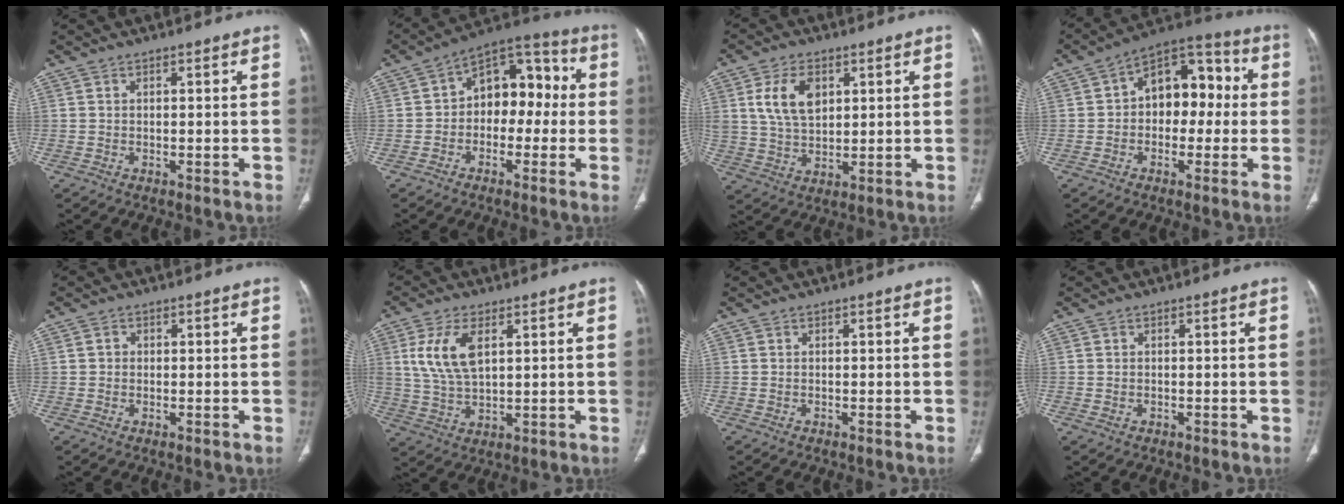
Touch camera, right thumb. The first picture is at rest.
{"total": 12.5, "force": [-0.1, 8.5, 9.2], "torque": [-0.082, 0.046, -0.019]}
{"total": 9.5, "force": [3.3, 5.9, 6.7], "torque": [-0.115, -0.009, 0.068]}
{"total": 13.3, "force": [0.7, 8.9, 9.8], "torque": [-0.091, 0.043, -0.005]}
{"total": 1.1, "force": [0.0, 1.0, 0.4], "torque": [-0.002, 0.003, 0.000]}
{"total": 9.7, "force": [3.0, 4.8, 7.8], "torque": [-0.163, -0.008, 0.064]}
{"total": 0.0}
{"total": 0.7, "force": [-0.2, 0.5, 0.4], "torque": [-0.014, 0.004, 0.001]}